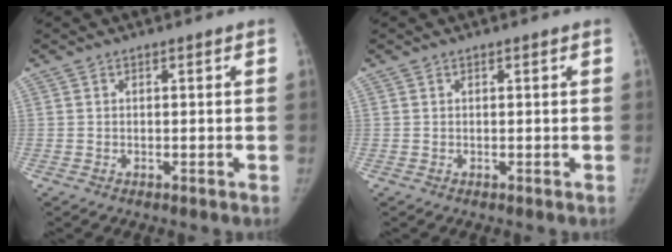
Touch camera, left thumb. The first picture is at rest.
{"total": 0.0}